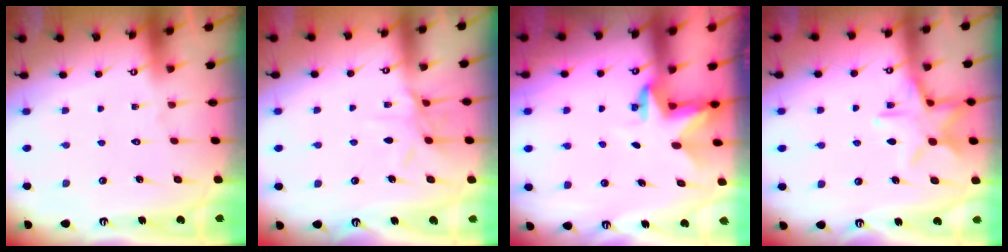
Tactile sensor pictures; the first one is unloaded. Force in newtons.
{"total": 7.9, "press": 7.9, "slide": 0.6}
{"total": 2.9, "press": 2.9, "slide": 0.2}
{"total": 12.8, "press": 12.8, "slide": 1.0}